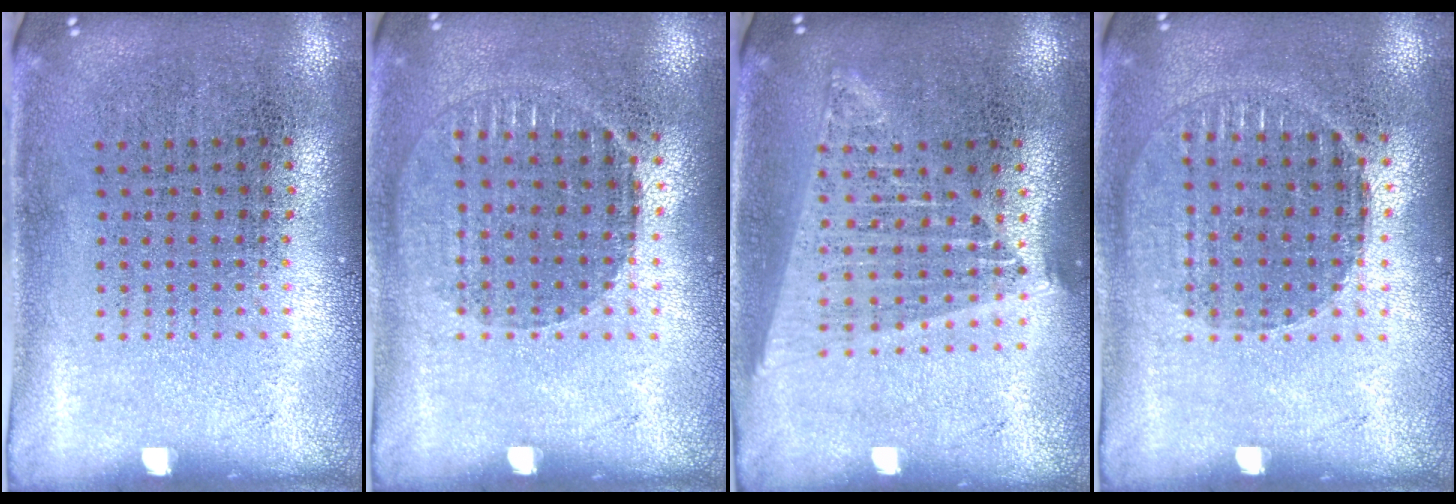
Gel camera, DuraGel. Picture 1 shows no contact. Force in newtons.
{"total": 1.0, "press": 1.0, "slide": 0.2}
{"total": 1.8, "press": 1.6, "slide": 0.8}
{"total": 1.1, "press": 1.1, "slide": 0.1}